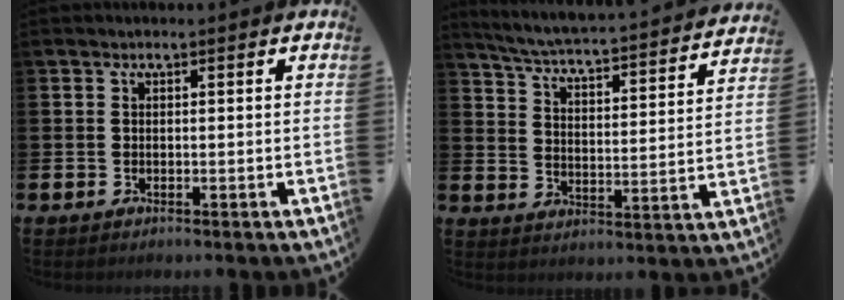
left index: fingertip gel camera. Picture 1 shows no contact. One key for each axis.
{"total": 4.5, "fx": 4.3, "fy": -0.1, "fz": 1.3, "tx": -0.051, "ty": -0.045, "tz": 0.064}